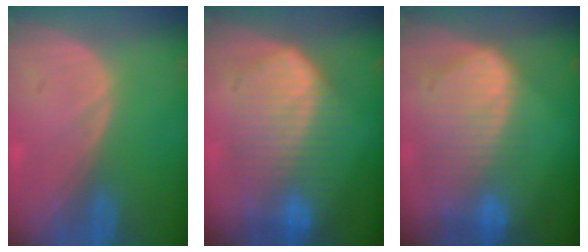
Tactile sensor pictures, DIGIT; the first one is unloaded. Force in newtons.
{"total": 10.0, "press": 10.0, "slide": 0.4}
{"total": 10.5, "press": 9.1, "slide": 5.2}